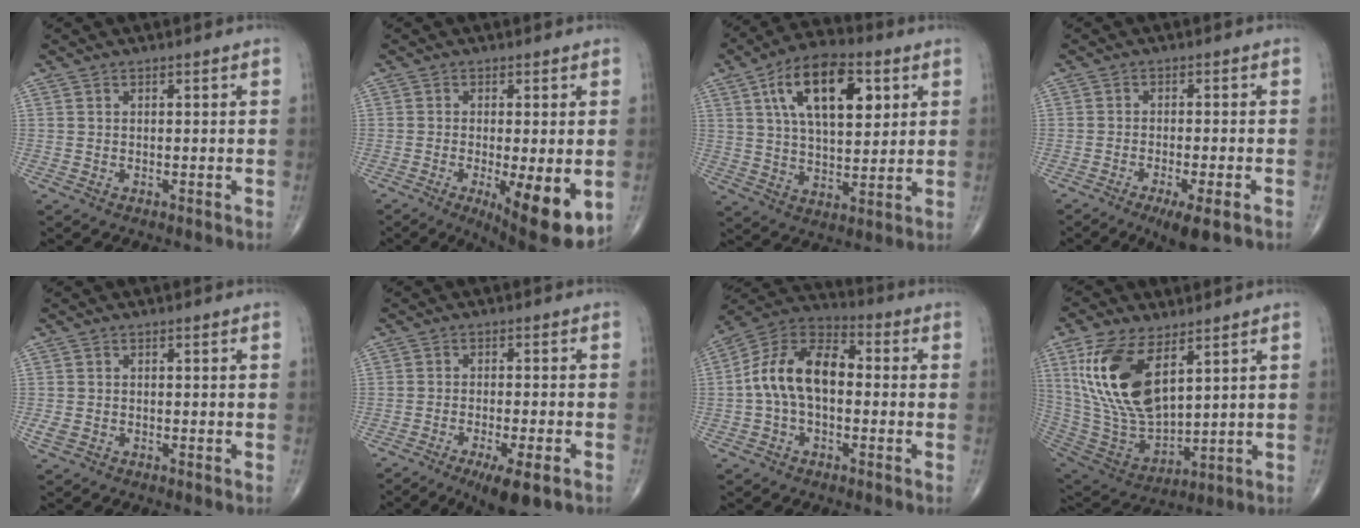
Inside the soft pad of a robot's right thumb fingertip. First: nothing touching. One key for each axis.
{"total": 12.4, "fx": -3.3, "fy": 3.4, "fz": 11.4, "tx": -0.162, "ty": -0.025, "tz": -0.041}
{"total": 17.3, "fx": 6.3, "fy": 8.6, "fz": 13.7, "tx": -0.206, "ty": -0.008, "tz": 0.106}
{"total": 6.5, "fx": -3.8, "fy": 1.1, "fz": 5.1, "tx": -0.084, "ty": -0.005, "tz": -0.060}
{"total": 1.7, "fx": -0.6, "fy": 1.2, "fz": 1.1, "tx": -0.029, "ty": -0.002, "tz": -0.011}
{"total": 8.1, "fx": -4.6, "fy": 1.7, "fz": 6.4, "tx": -0.104, "ty": -0.005, "tz": -0.070}
{"total": 13.8, "fx": -0.4, "fy": 8.4, "fz": 10.9, "tx": -0.190, "ty": 0.041, "tz": -0.019}
{"total": 19.6, "fx": 7.7, "fy": 9.7, "fz": 15.2, "tx": -0.289, "ty": -0.032, "tz": 0.160}